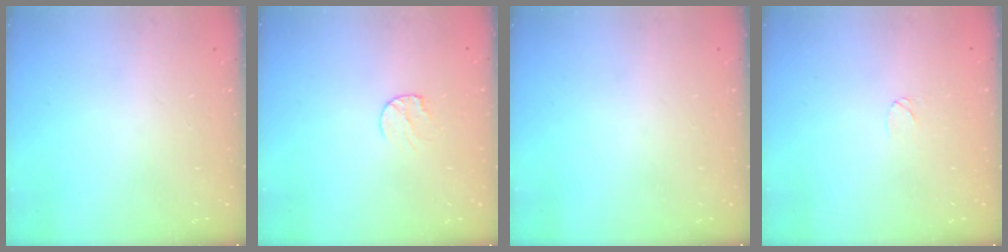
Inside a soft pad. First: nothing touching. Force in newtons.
{"total": 5.6, "press": 5.5, "slide": 0.6}
{"total": 0.0}
{"total": 3.6, "press": 3.6, "slide": 0.3}